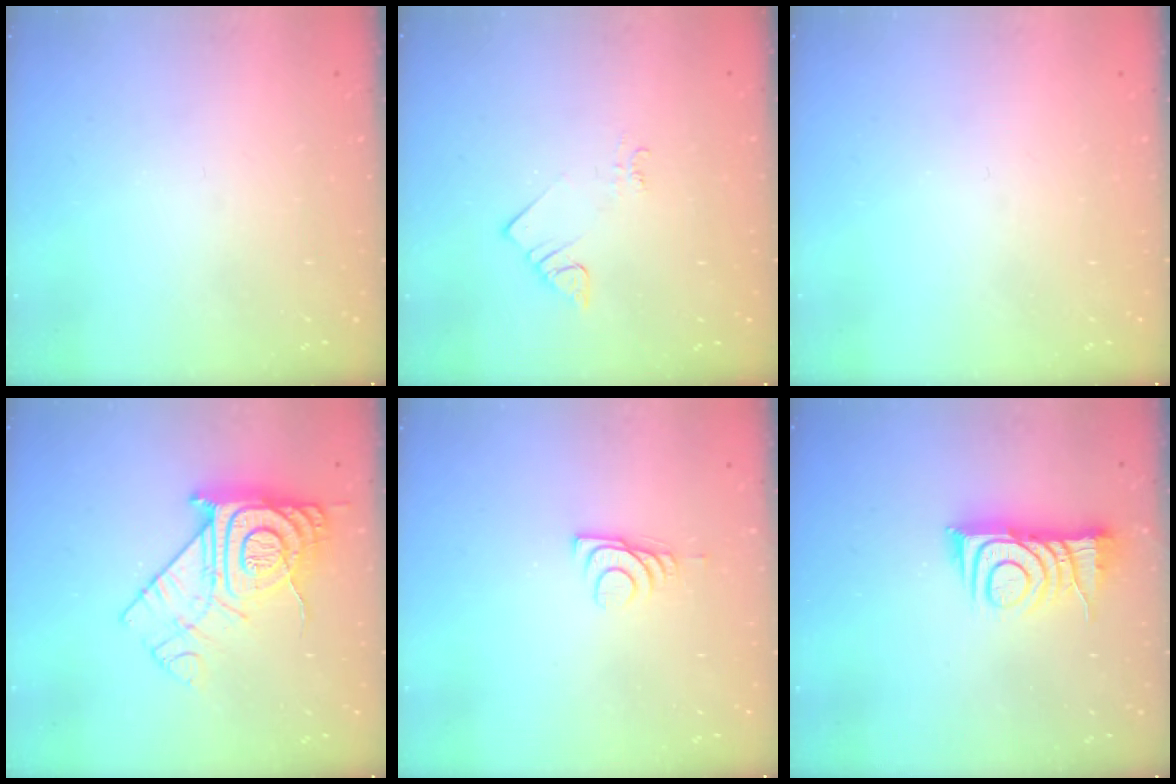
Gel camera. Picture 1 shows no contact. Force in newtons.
{"total": 2.1, "press": 2.0, "slide": 0.5}
{"total": 0.0}
{"total": 14.8, "press": 14.7, "slide": 1.3}
{"total": 6.6, "press": 6.6, "slide": 0.9}
{"total": 10.0, "press": 10.0, "slide": 0.3}